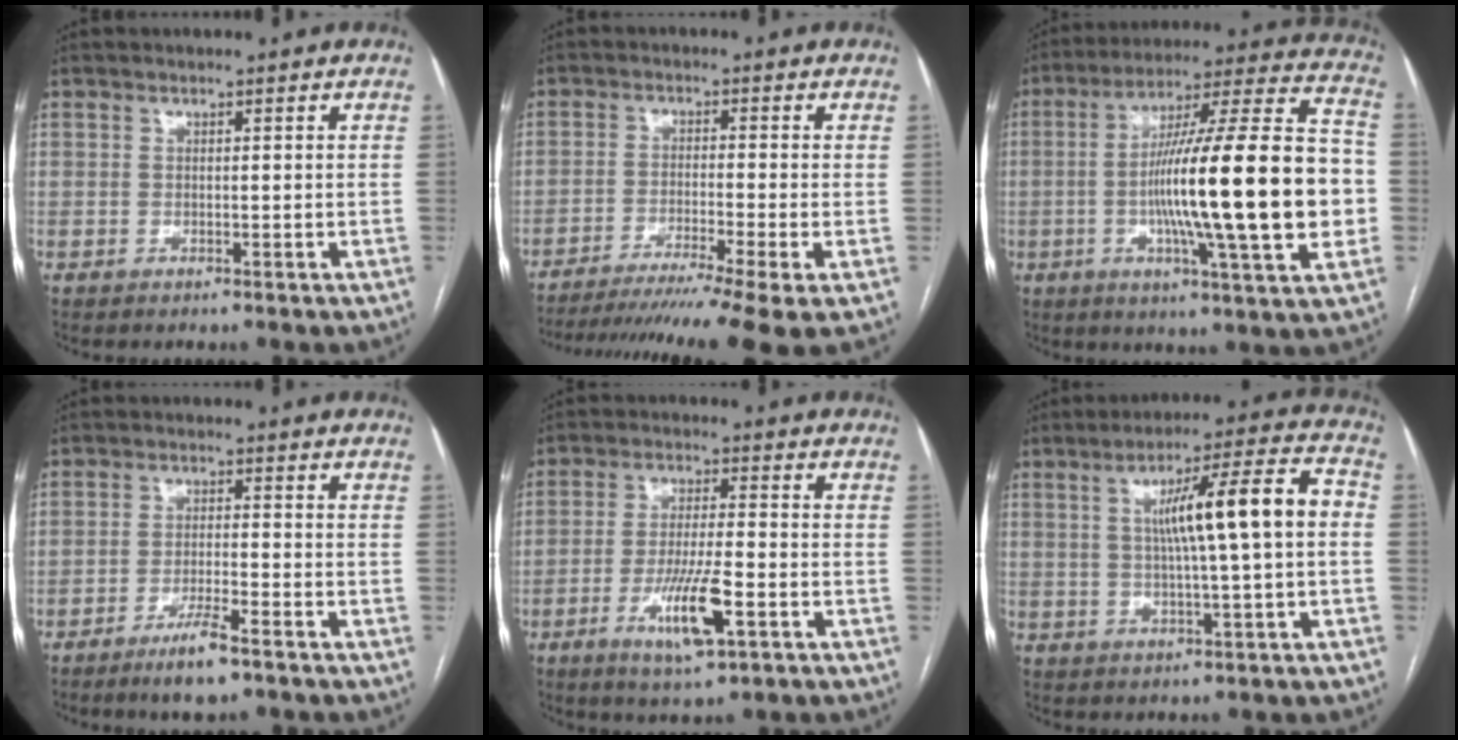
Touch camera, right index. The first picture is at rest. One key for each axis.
{"total": 15.0, "fx": -11.8, "fy": -1.4, "fz": 9.2, "tx": -0.129, "ty": -0.032, "tz": -0.183}
{"total": 26.2, "fx": -3.2, "fy": 1.5, "fz": 26.0, "tx": -0.375, "ty": 0.008, "tz": -0.059}
{"total": 5.8, "fx": -4.0, "fy": 0.4, "fz": 4.1, "tx": -0.079, "ty": -0.009, "tz": -0.071}
{"total": 9.4, "fx": -3.8, "fy": 1.2, "fz": 8.5, "tx": -0.160, "ty": -0.013, "tz": -0.062}
{"total": 12.6, "fx": 1.0, "fy": 0.5, "fz": 12.5, "tx": -0.194, "ty": 0.023, "tz": 0.015}